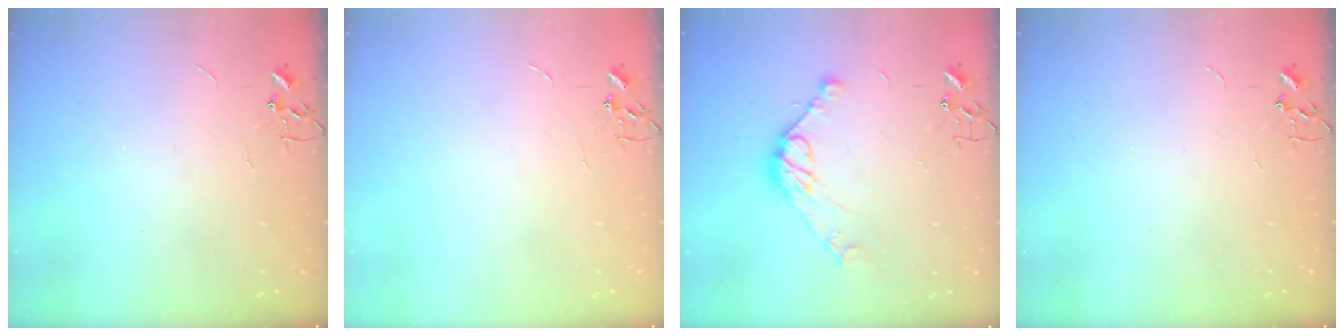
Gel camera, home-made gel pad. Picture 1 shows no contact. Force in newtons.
{"total": 0.0}
{"total": 11.3, "press": 11.2, "slide": 0.8}
{"total": 0.0}